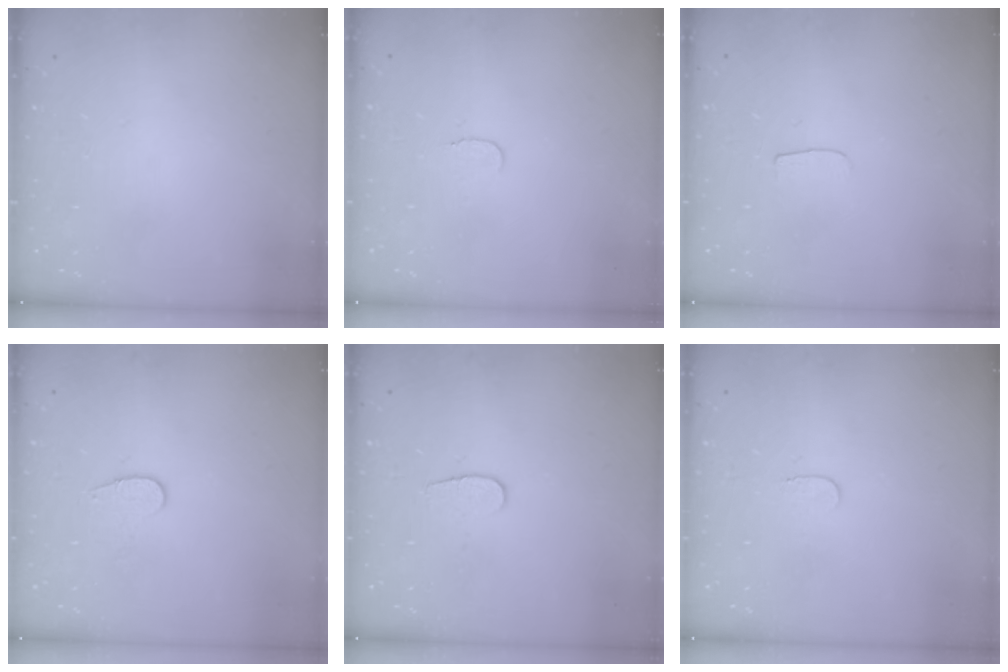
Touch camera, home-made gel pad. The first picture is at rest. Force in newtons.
{"total": 3.6, "press": 3.6, "slide": 0.4}
{"total": 3.3, "press": 3.3, "slide": 0.3}
{"total": 7.7, "press": 7.6, "slide": 0.5}
{"total": 5.0, "press": 5.0, "slide": 0.5}
{"total": 3.2, "press": 3.2, "slide": 0.3}